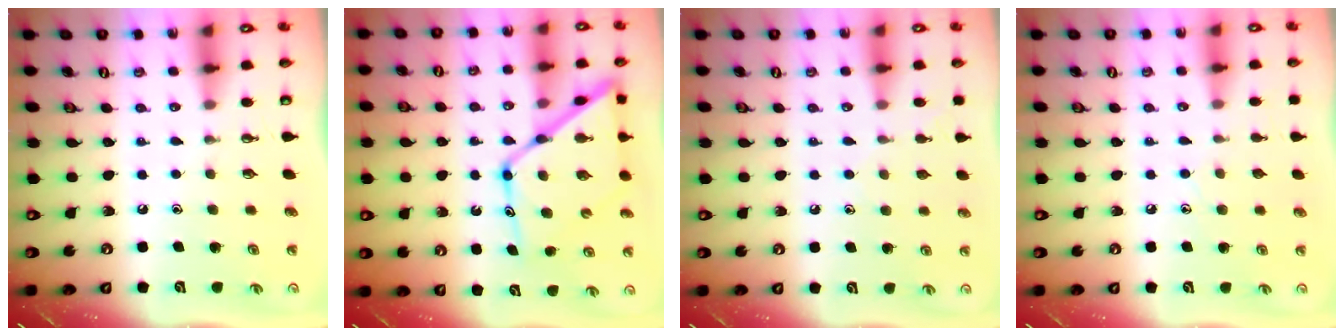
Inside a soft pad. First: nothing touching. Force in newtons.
{"total": 16.3, "press": 16.3, "slide": 1.5}
{"total": 5.5, "press": 5.5, "slide": 0.5}
{"total": 5.7, "press": 5.7, "slide": 0.7}